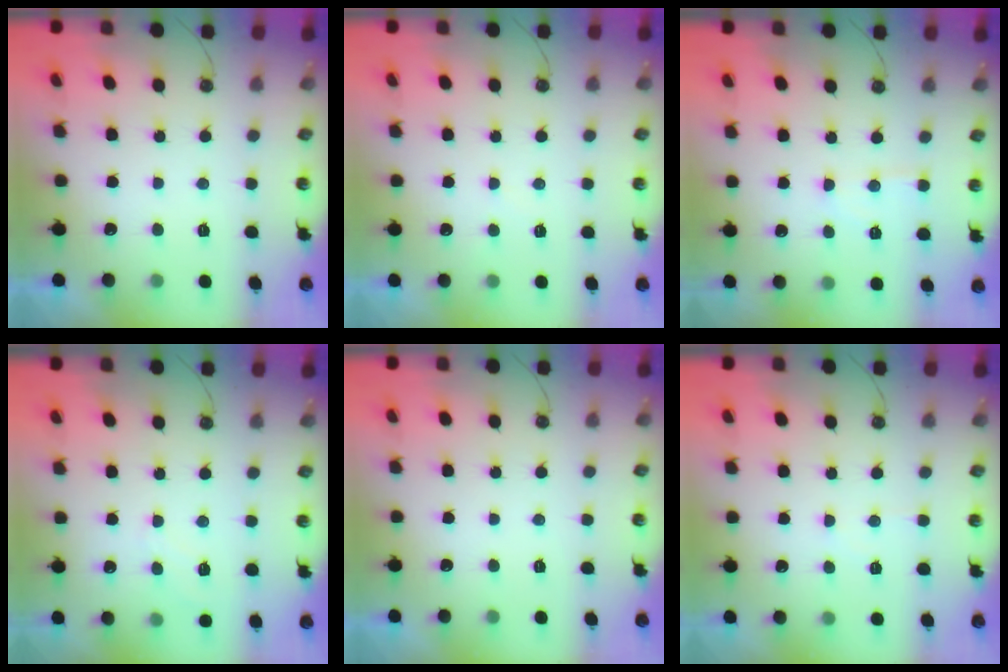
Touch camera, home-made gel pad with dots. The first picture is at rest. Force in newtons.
{"total": 2.8, "press": 2.8, "slide": 0.3}
{"total": 6.9, "press": 6.9, "slide": 0.2}
{"total": 4.5, "press": 4.5, "slide": 0.5}
{"total": 0.0}
{"total": 4.6, "press": 4.5, "slide": 0.7}